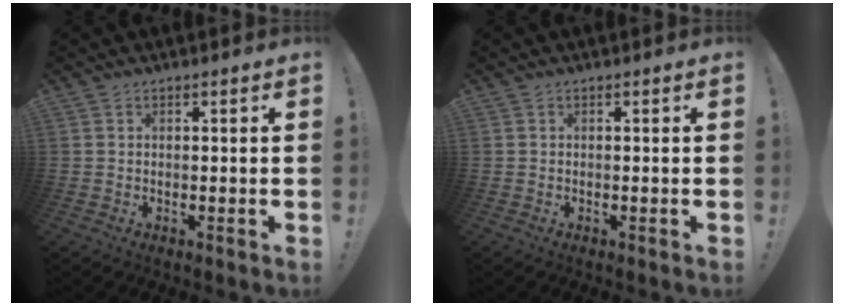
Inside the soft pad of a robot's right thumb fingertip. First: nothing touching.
{"total": 0.0}